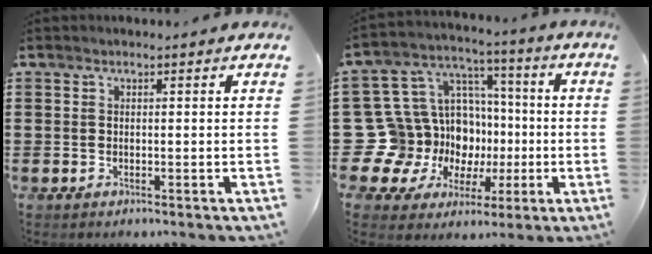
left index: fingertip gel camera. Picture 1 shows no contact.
{"total": 14.8, "force": [-3.0, 13.8, 4.2], "torque": [-0.151, -0.021, -0.018]}